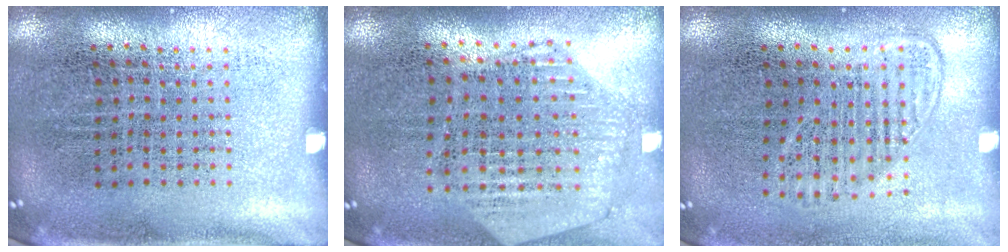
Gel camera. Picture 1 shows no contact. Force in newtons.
{"total": 1.2, "press": 1.1, "slide": 0.3}
{"total": 1.4, "press": 1.2, "slide": 0.7}